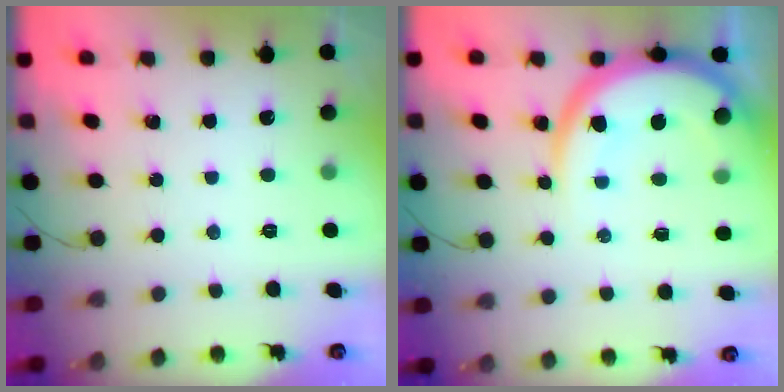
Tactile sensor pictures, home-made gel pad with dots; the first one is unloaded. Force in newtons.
{"total": 12.0, "press": 11.9, "slide": 1.1}